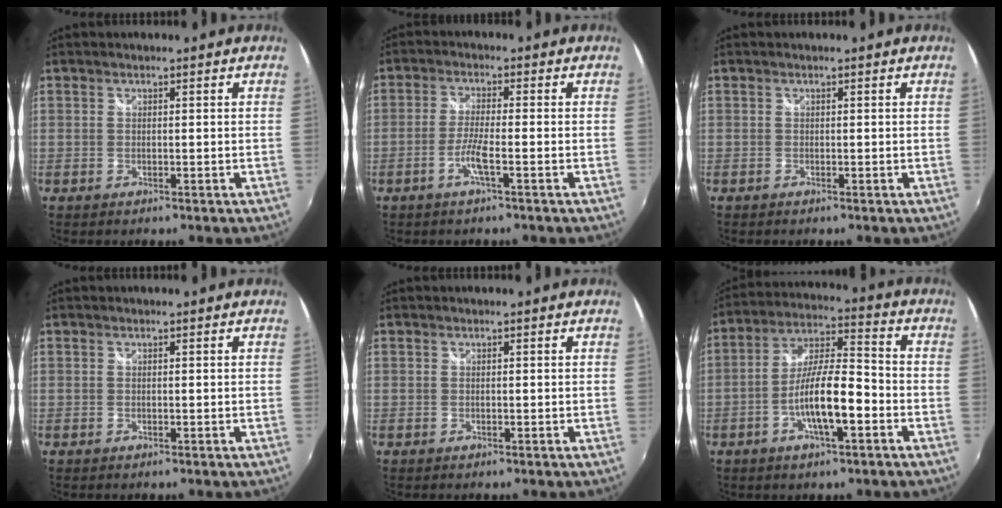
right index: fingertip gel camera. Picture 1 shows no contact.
{"total": 4.2, "force": [-2.0, -0.2, 3.7], "torque": [-0.082, -0.003, -0.041]}
{"total": 0.0}
{"total": 0.0}
{"total": 0.0}
{"total": 11.8, "force": [-4.3, 2.7, 10.7], "torque": [-0.205, 0.004, -0.076]}